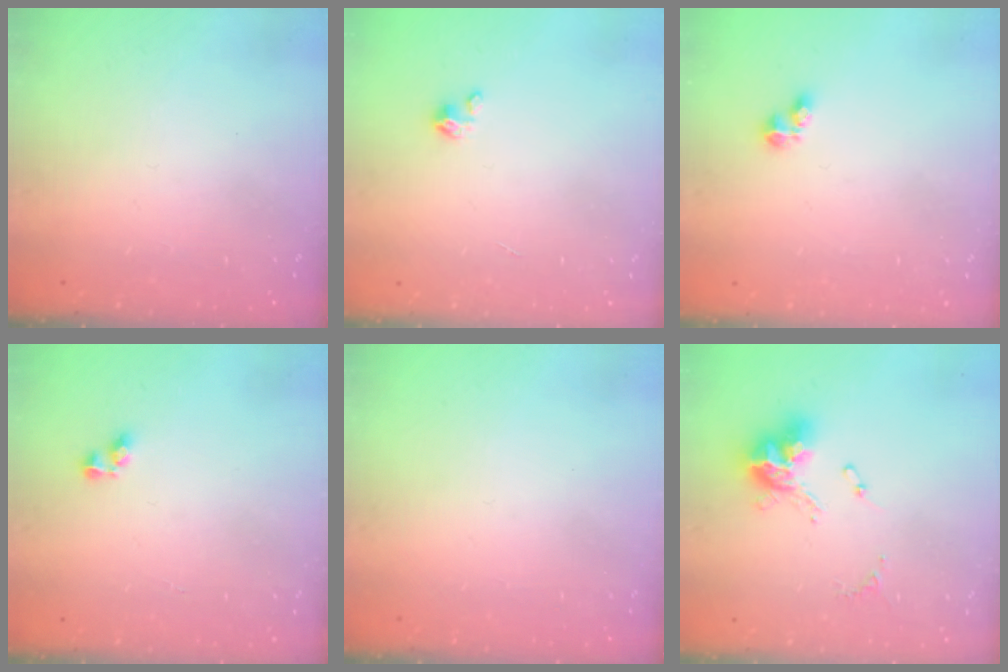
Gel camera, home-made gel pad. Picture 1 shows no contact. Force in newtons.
{"total": 2.0, "press": 1.9, "slide": 0.3}
{"total": 4.5, "press": 4.5, "slide": 0.5}
{"total": 3.8, "press": 3.8, "slide": 0.6}
{"total": 0.0}
{"total": 12.6, "press": 12.5, "slide": 1.4}